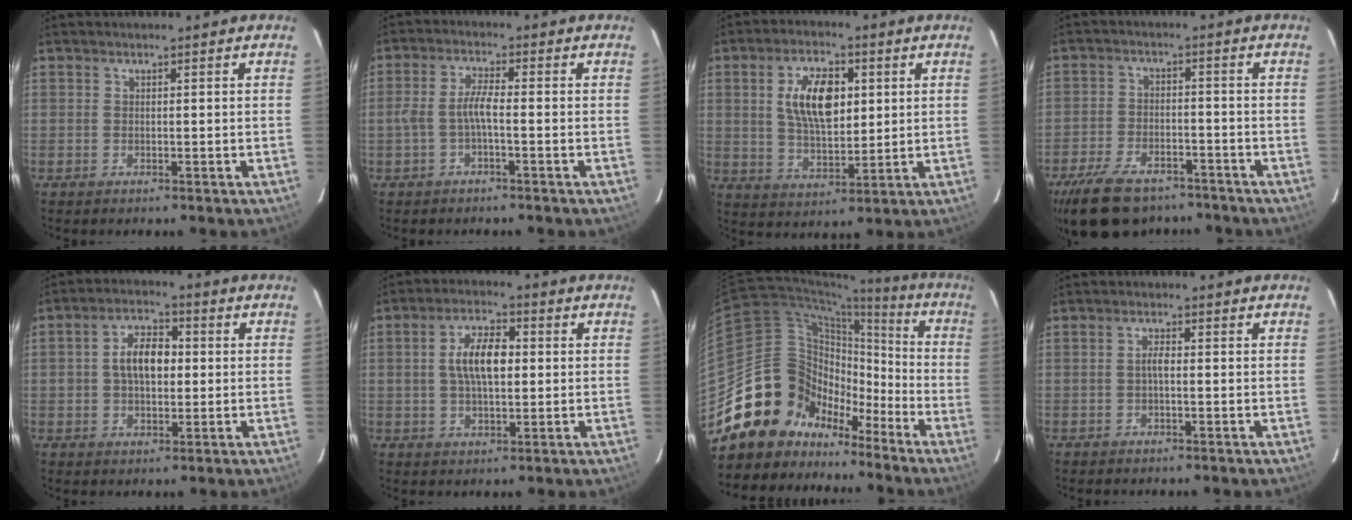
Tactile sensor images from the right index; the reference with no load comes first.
{"total": 3.8, "force": [-1.4, 0.5, 3.5], "torque": [-0.082, 0.010, -0.027]}
{"total": 11.3, "force": [2.8, 5.6, 9.4], "torque": [-0.173, 0.010, 0.054]}
{"total": 15.4, "force": [-11.4, 7.4, 7.1], "torque": [-0.170, -0.007, -0.179]}
{"total": 7.7, "force": [0.4, 4.7, 6.1], "torque": [-0.111, 0.019, 0.010]}
{"total": 8.3, "force": [0.8, 3.9, 7.3], "torque": [-0.136, 0.014, 0.016]}
{"total": 19.8, "force": [-12.1, 14.5, 6.1], "torque": [-0.135, 0.069, -0.198]}
{"total": 1.7, "force": [-0.3, 0.5, 1.6], "torque": [-0.031, 0.007, -0.008]}